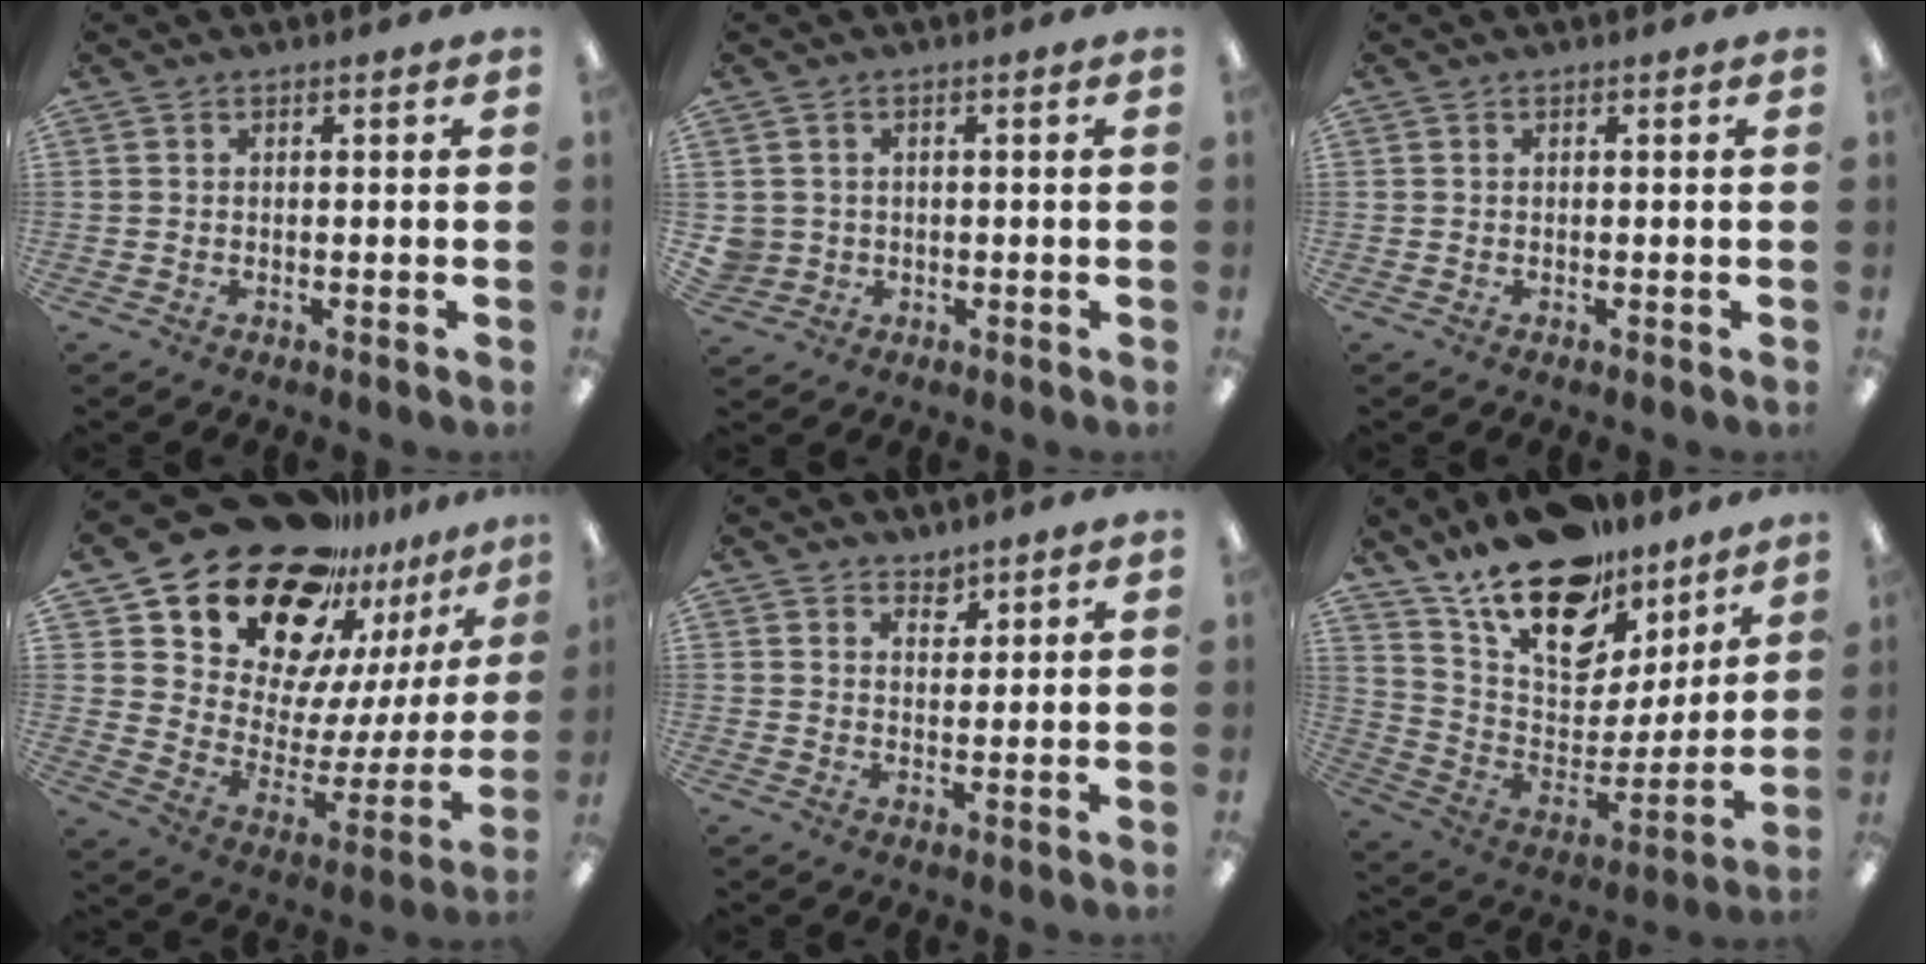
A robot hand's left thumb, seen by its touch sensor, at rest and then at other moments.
{"total": 2.8, "force": [0.4, 2.8, 0.0], "torque": [-0.008, 0.005, 0.006]}
{"total": 0.0}
{"total": 23.4, "force": [18.2, 11.8, 8.7], "torque": [-0.149, -0.127, 0.338]}
{"total": 3.0, "force": [2.8, 1.2, -0.1], "torque": [0.013, -0.022, 0.050]}
{"total": 21.1, "force": [15.0, 10.7, 10.3], "torque": [-0.171, -0.098, 0.269]}